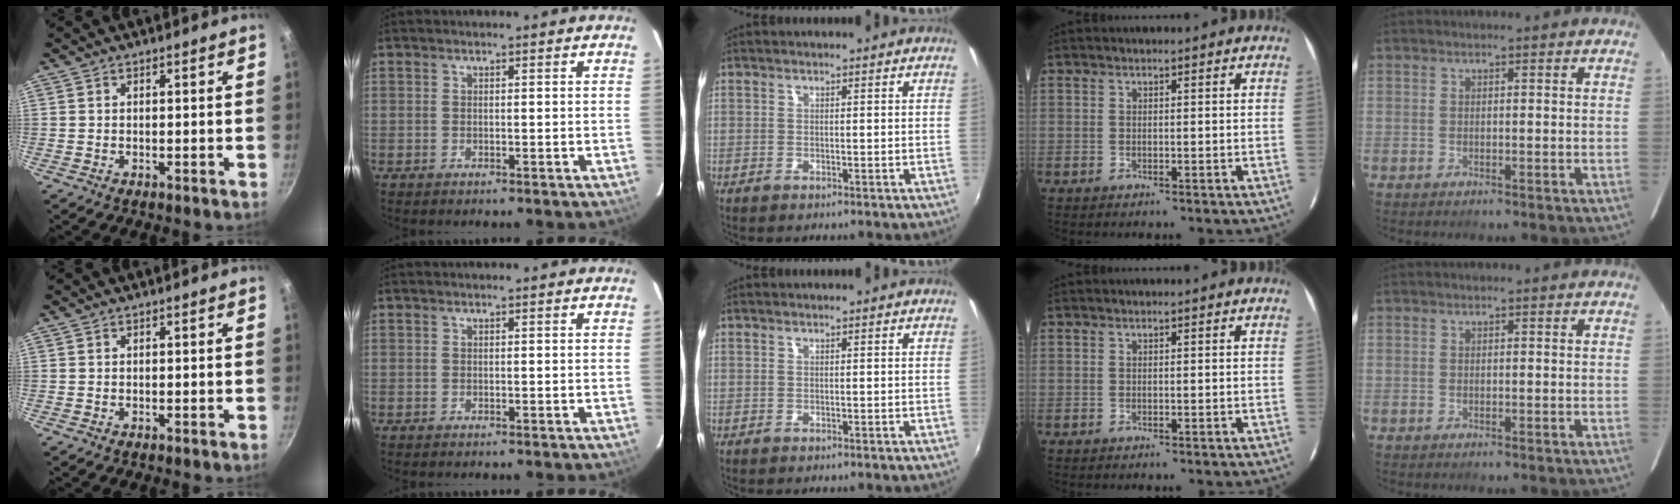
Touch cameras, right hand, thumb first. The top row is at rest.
{}